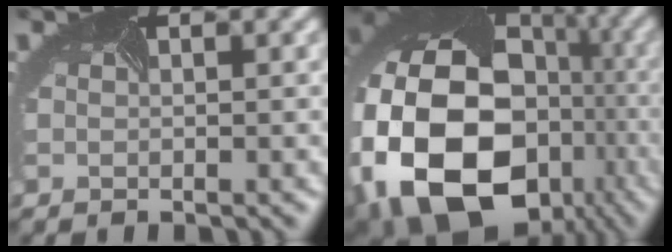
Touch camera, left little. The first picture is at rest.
{"total": 21.3, "force": [-5.2, 15.8, 13.3], "torque": [-0.293, -0.027, -0.086]}